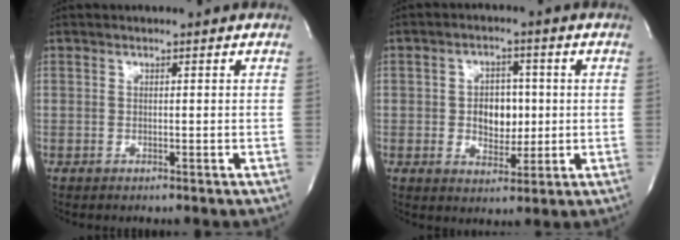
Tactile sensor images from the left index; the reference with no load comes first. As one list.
[{"total": 5.7, "force": [-0.3, 4.0, 4.1], "torque": [-0.065, 0.003, 0.001]}]